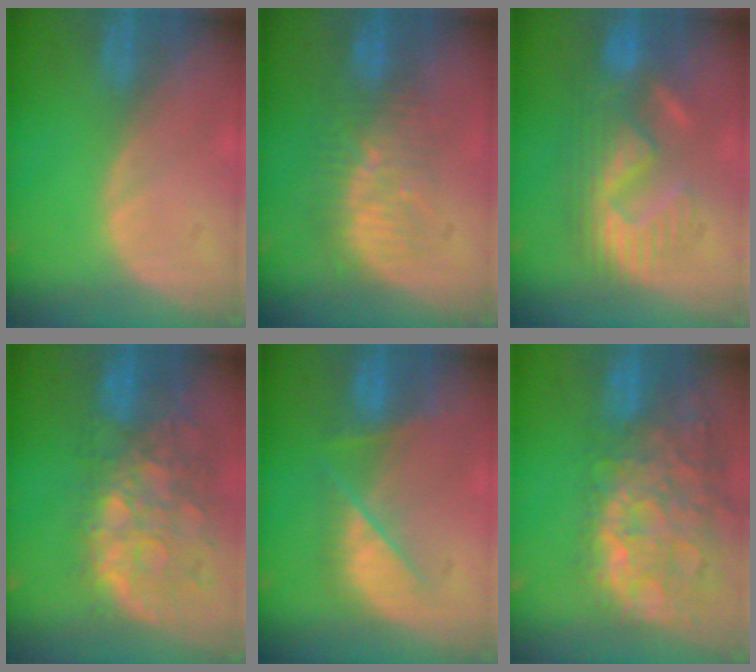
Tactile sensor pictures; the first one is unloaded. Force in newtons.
{"total": 8.3, "press": 7.8, "slide": 2.8}
{"total": 9.2, "press": 9.1, "slide": 1.7}
{"total": 11.7, "press": 9.9, "slide": 6.3}
{"total": 5.6, "press": 5.6, "slide": 0.9}
{"total": 15.0, "press": 12.2, "slide": 8.8}